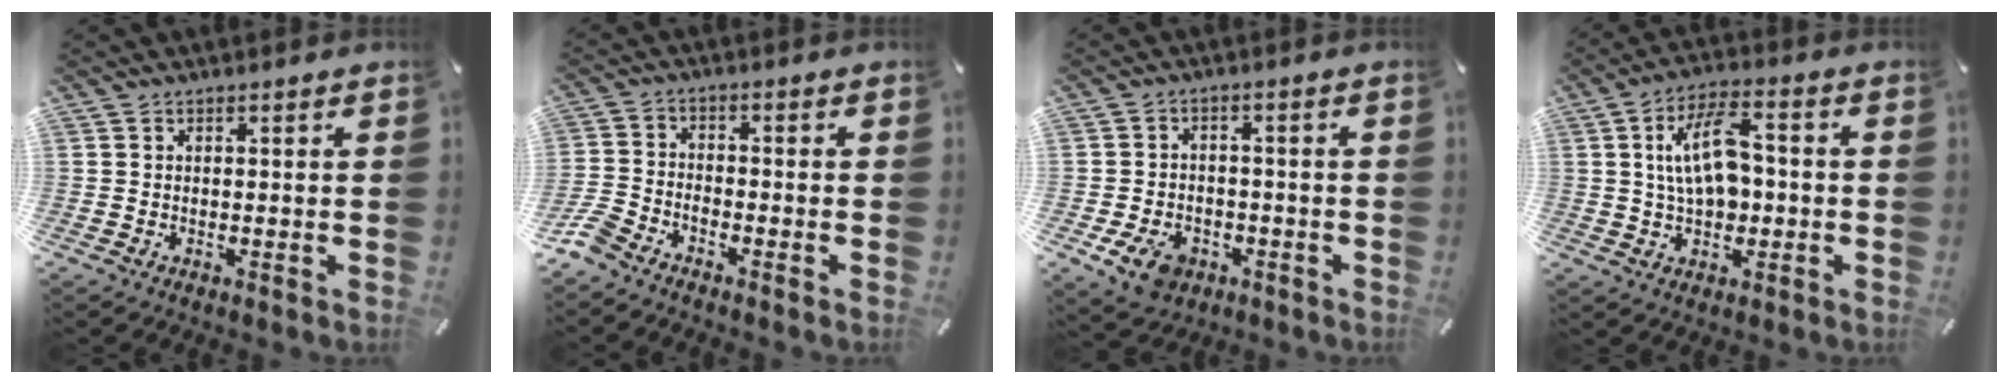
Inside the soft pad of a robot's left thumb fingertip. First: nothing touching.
{"total": 5.7, "force": [-4.8, 2.0, 2.2], "torque": [-0.071, 0.006, -0.100]}
{"total": 7.0, "force": [-3.4, 5.1, 3.5], "torque": [-0.077, 0.016, -0.062]}
{"total": 12.2, "force": [0.8, 6.7, 10.1], "torque": [-0.200, 0.008, 0.013]}